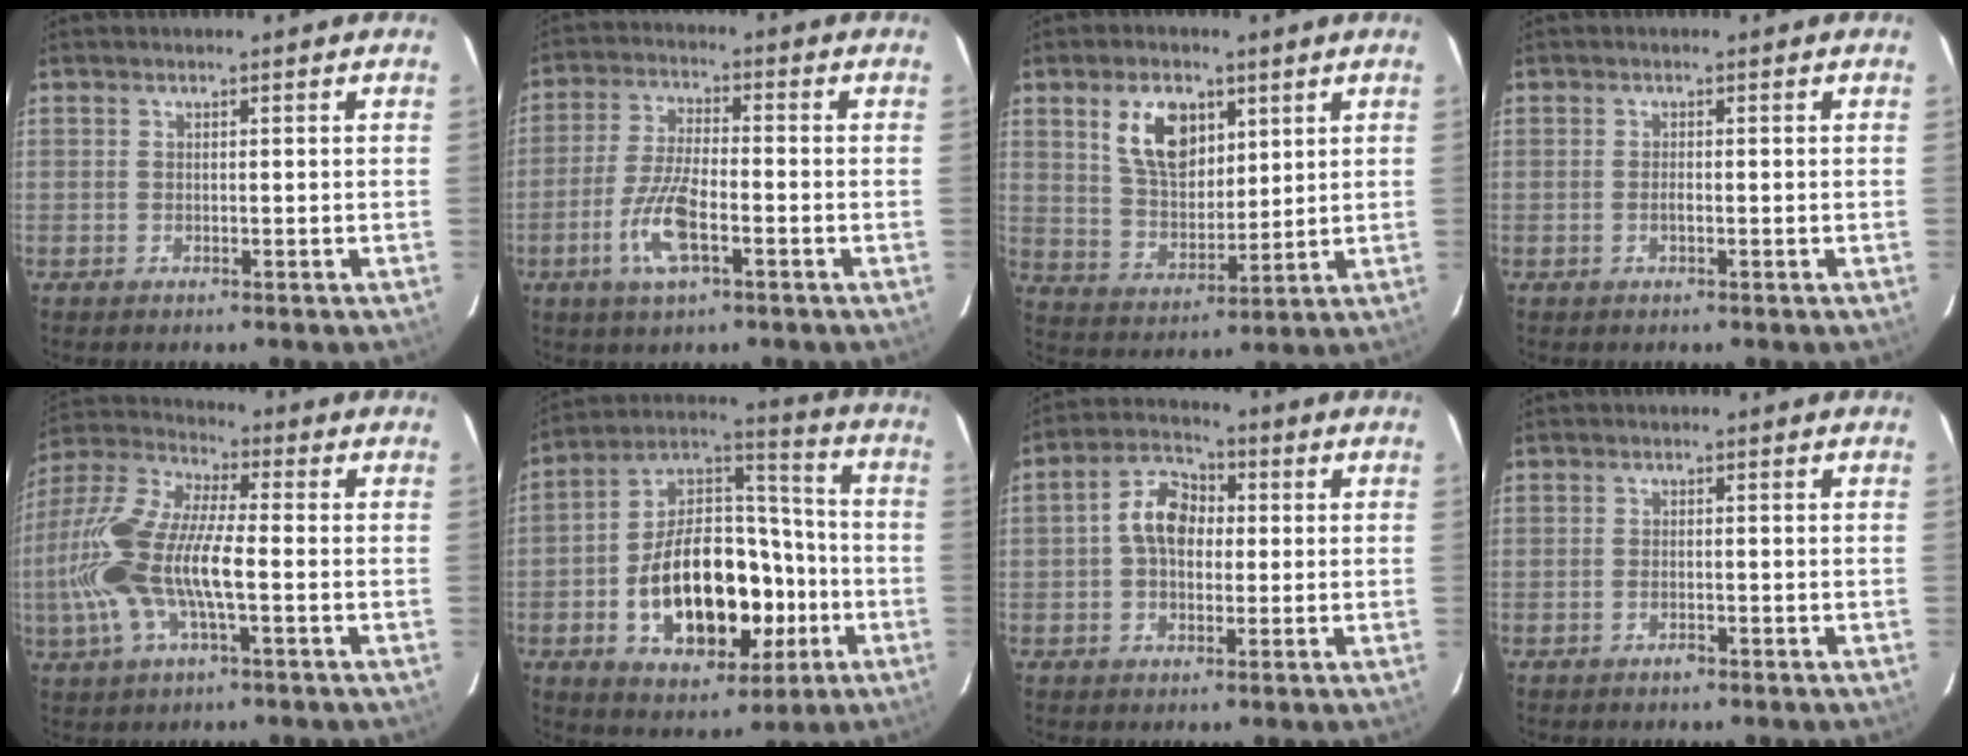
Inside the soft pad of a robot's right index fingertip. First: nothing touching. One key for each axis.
{"total": 9.4, "fx": -4.0, "fy": 2.8, "fz": 8.0, "tx": -0.171, "ty": -0.003, "tz": -0.078}
{"total": 10.8, "fx": 4.8, "fy": 6.3, "fz": 7.3, "tx": -0.134, "ty": 0.013, "tz": 0.099}
{"total": 0.9, "fx": -0.4, "fy": 0.3, "fz": 0.8, "tx": -0.016, "ty": 0.002, "tz": -0.008}
{"total": 17.7, "fx": -2.9, "fy": 5.9, "fz": 16.4, "tx": -0.339, "ty": 0.002, "tz": -0.063}
{"total": 23.0, "fx": -6.3, "fy": 13.4, "fz": 17.5, "tx": -0.320, "ty": 0.041, "tz": -0.083}
{"total": 7.8, "fx": 0.4, "fy": 5.5, "fz": 5.5, "tx": -0.106, "ty": 0.027, "tz": 0.004}
{"total": 1.2, "fx": -0.9, "fy": 0.5, "fz": 0.6, "tx": -0.012, "ty": 0.001, "tz": -0.015}